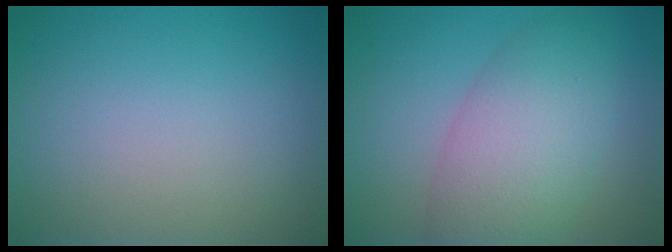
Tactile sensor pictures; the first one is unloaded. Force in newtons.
{"total": 6.8, "press": 6.8, "slide": 0.1}